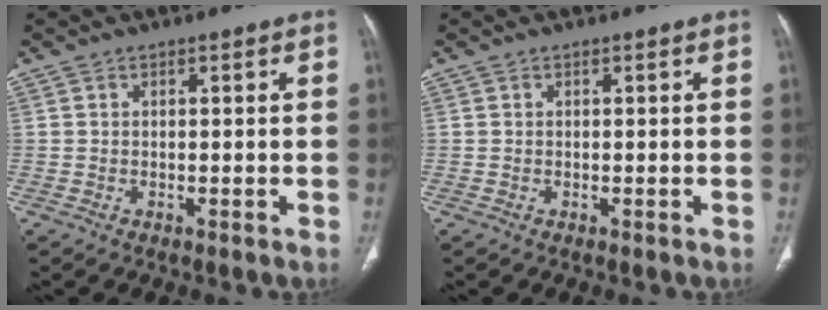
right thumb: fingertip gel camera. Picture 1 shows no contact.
{"total": 0.0}